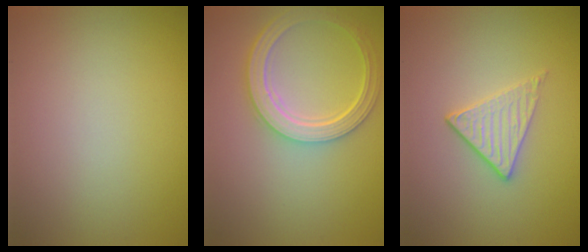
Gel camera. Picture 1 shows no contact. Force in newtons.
{"total": 5.1, "press": 4.0, "slide": 3.1}
{"total": 2.0, "press": 1.7, "slide": 1.0}